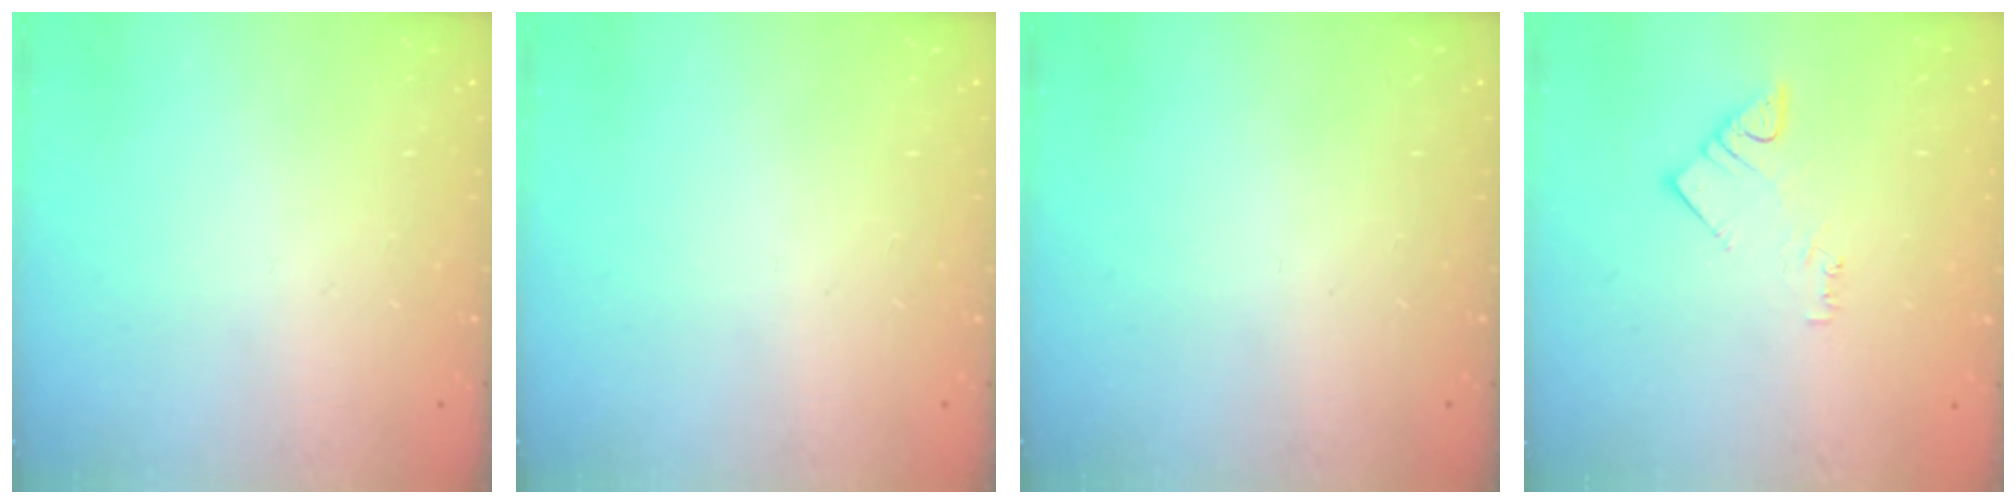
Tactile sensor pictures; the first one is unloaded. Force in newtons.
{"total": 0.0}
{"total": 0.0}
{"total": 3.1, "press": 3.0, "slide": 0.5}